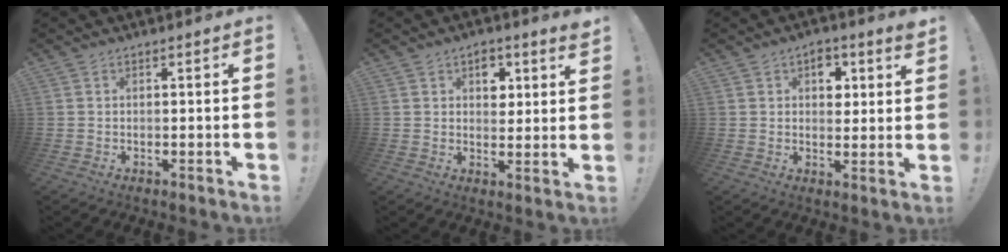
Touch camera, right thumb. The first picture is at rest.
{"total": 5.6, "force": [3.0, 3.7, 2.8], "torque": [-0.022, -0.019, 0.047]}
{"total": 5.7, "force": [2.8, 3.8, 3.3], "torque": [-0.029, -0.017, 0.044]}